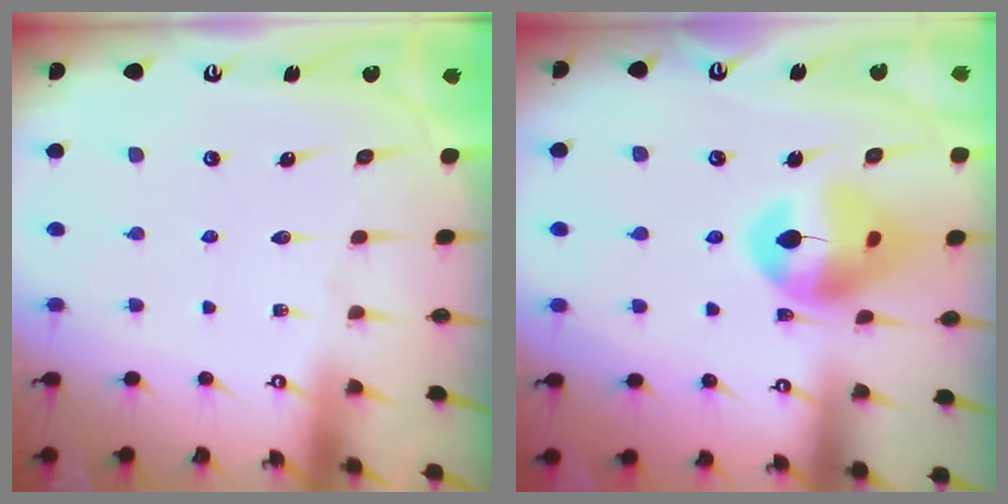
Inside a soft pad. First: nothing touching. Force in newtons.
{"total": 14.3, "press": 14.2, "slide": 1.7}